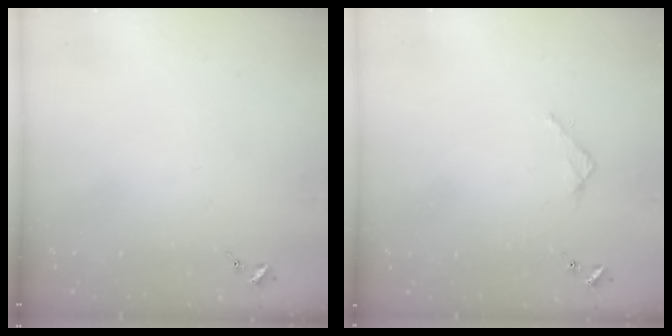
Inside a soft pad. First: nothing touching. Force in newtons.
{"total": 2.4, "press": 2.3, "slide": 0.3}